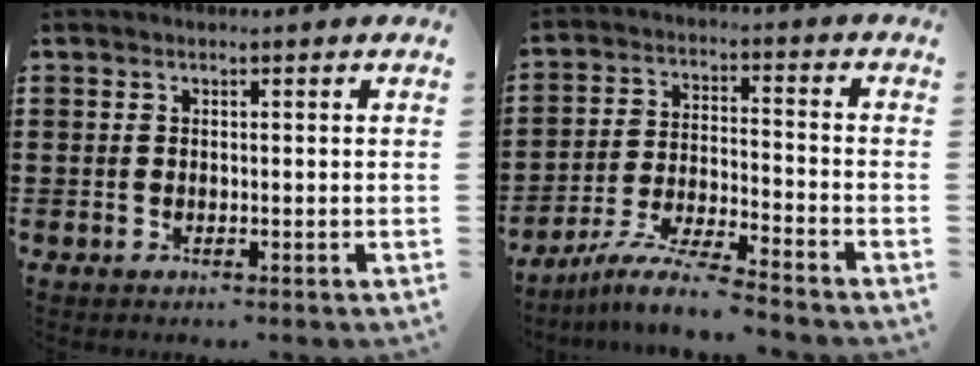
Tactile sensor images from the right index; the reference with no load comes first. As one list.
[{"total": 7.6, "force": [-6.9, -0.2, 3.0], "torque": [-0.061, -0.003, -0.136]}]